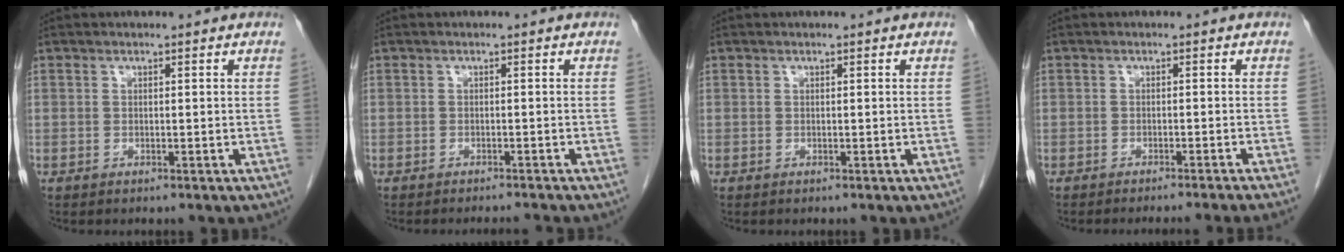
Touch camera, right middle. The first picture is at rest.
{"total": 2.4, "force": [-2.3, -0.9, 0.1], "torque": [-0.002, -0.011, -0.030]}
{"total": 0.0}
{"total": 7.3, "force": [-6.5, -2.2, 2.6], "torque": [-0.004, -0.019, -0.080]}